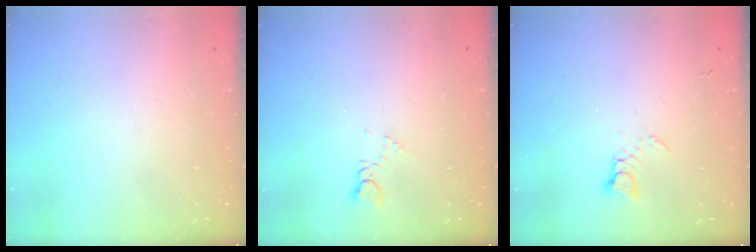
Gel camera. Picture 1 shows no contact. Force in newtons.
{"total": 2.6, "press": 2.6, "slide": 0.4}
{"total": 2.6, "press": 2.6, "slide": 0.3}